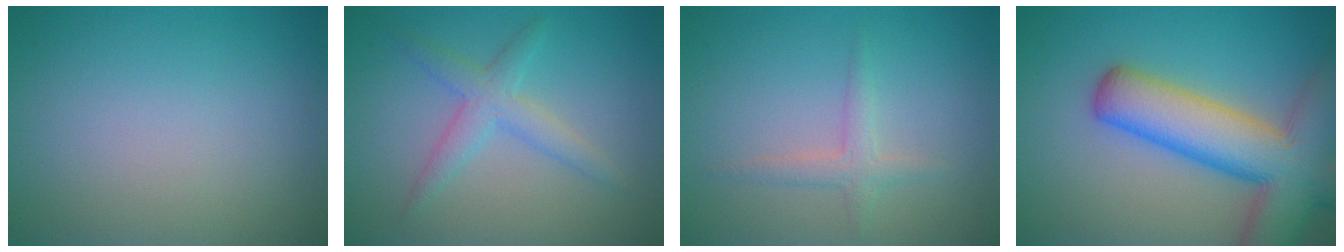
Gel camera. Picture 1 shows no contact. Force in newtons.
{"total": 2.8, "press": 2.8, "slide": 0.1}
{"total": 1.7, "press": 1.7, "slide": 0.1}
{"total": 11.3, "press": 11.2, "slide": 0.8}